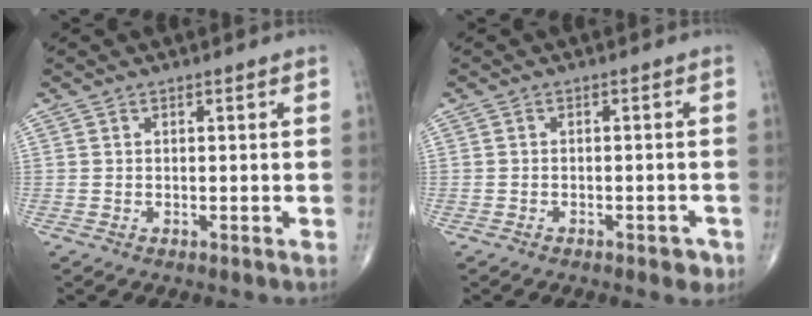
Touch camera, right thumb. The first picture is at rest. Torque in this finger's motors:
{"motor_torque": [0.84, 0.16, -0.11, -0.18, 0.04]}